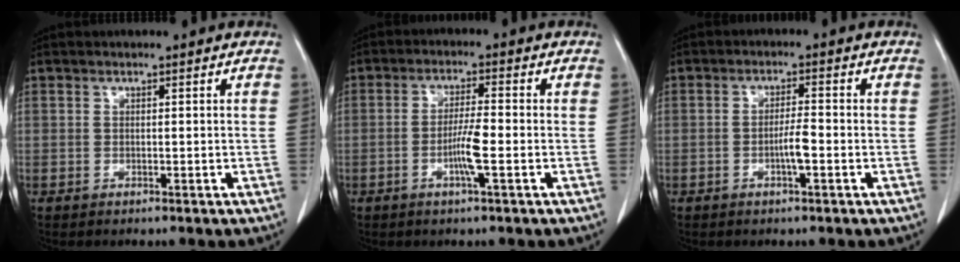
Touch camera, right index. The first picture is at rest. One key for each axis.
{"total": 4.9, "fx": -1.5, "fy": 0.0, "fz": 4.7, "tx": -0.091, "ty": -0.005, "tz": -0.030}
{"total": 3.3, "fx": -1.0, "fy": 0.2, "fz": 3.1, "tx": -0.057, "ty": 0.000, "tz": -0.019}